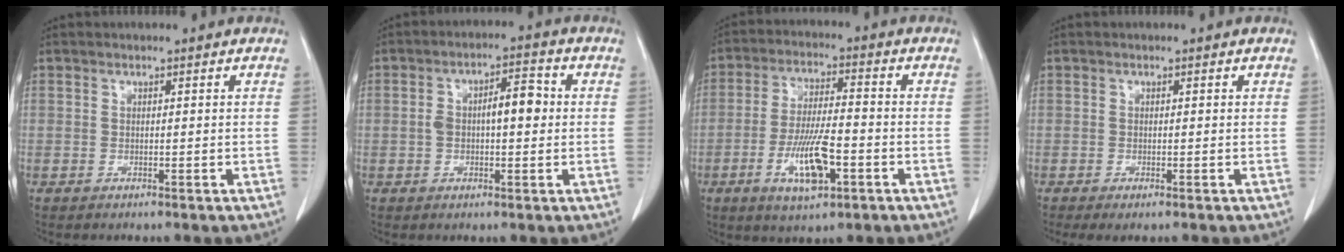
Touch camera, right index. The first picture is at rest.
{"total": 6.5, "force": [0.3, 2.4, 6.0], "torque": [-0.111, 0.024, 0.004]}
{"total": 10.0, "force": [-3.7, 2.3, 9.0], "torque": [-0.174, -0.006, -0.062]}
{"total": 1.8, "force": [-1.1, 0.5, 1.4], "torque": [-0.020, -0.003, -0.016]}